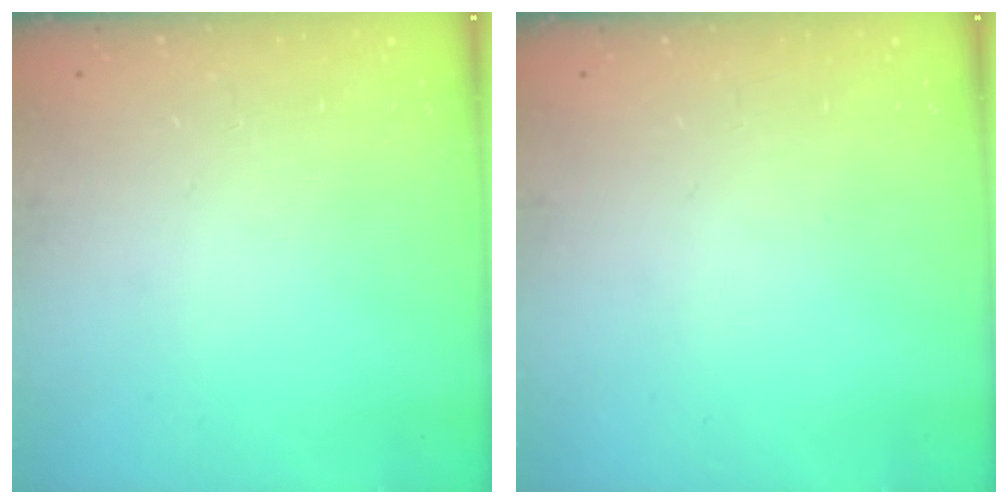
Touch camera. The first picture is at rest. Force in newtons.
{"total": 0.0}